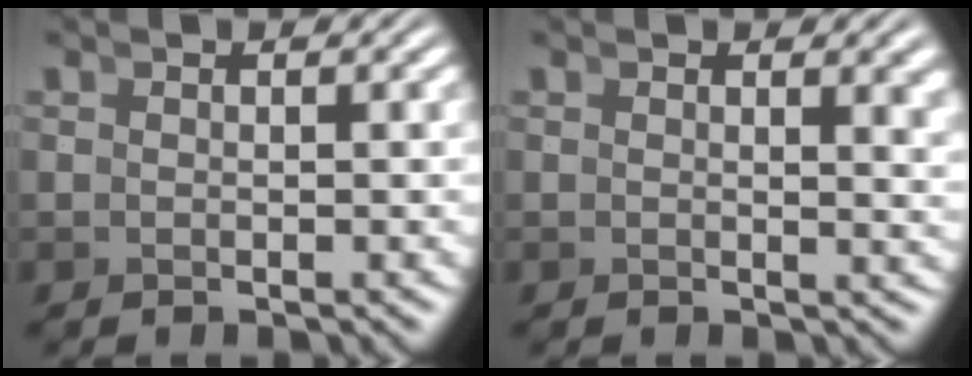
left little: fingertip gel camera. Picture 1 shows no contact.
{"total": 1.3, "force": [0.8, -0.3, 1.0], "torque": [-0.010, -0.005, 0.011]}